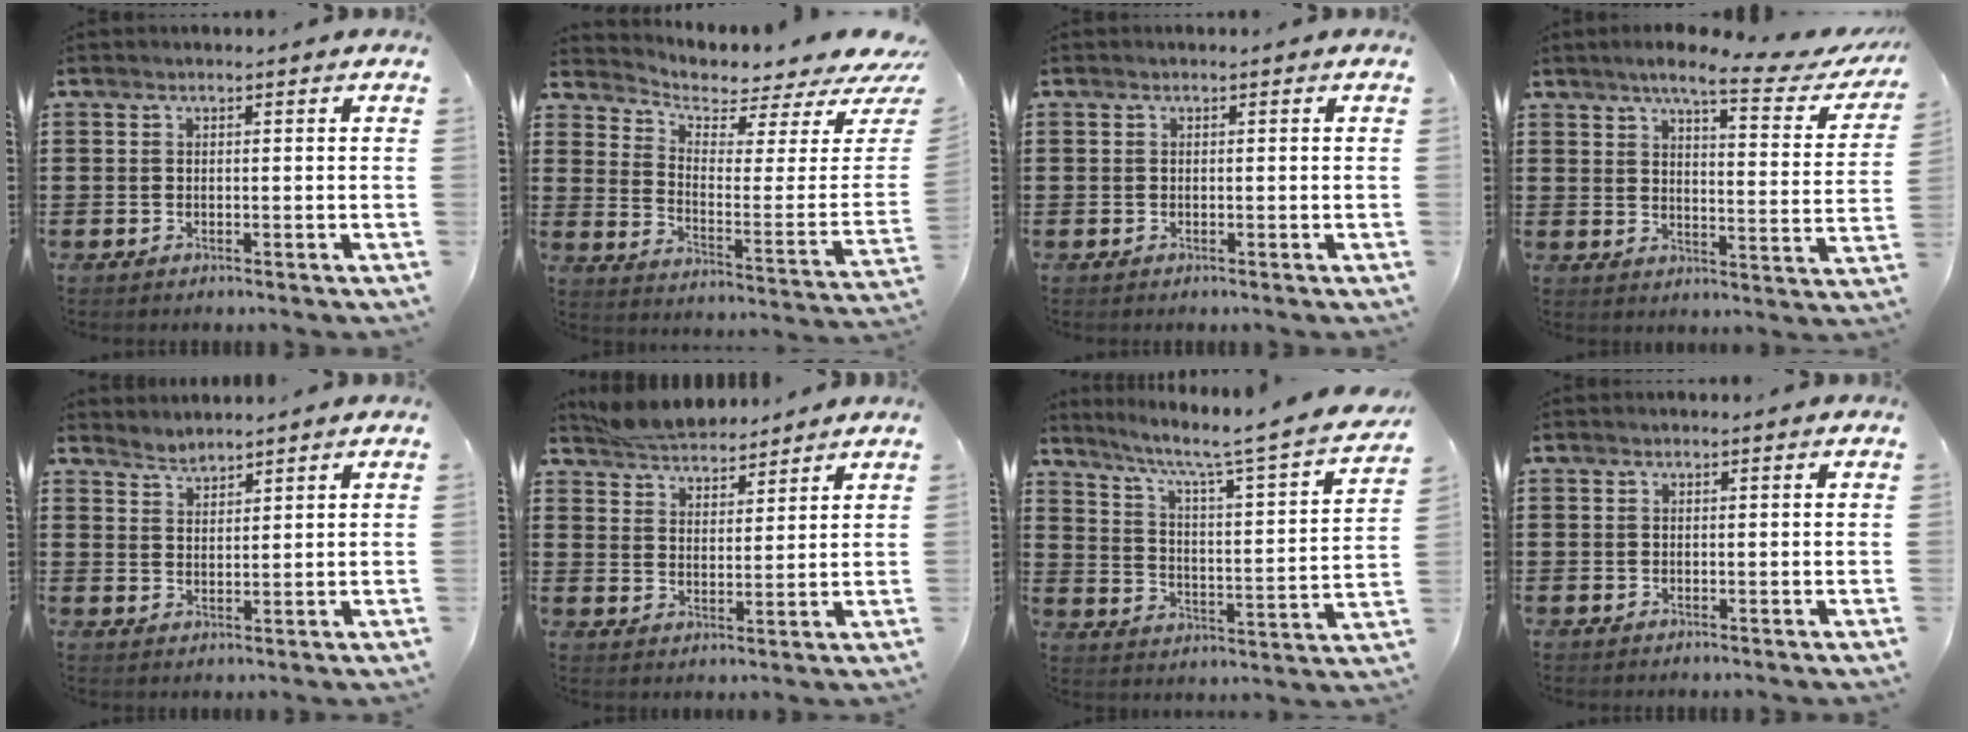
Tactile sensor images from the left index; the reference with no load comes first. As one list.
[{"total": 3.6, "force": [3.4, 0.7, 1.0], "torque": [-0.048, -0.042, 0.054]}, {"total": 0.0}, {"total": 7.8, "force": [6.1, 0.9, 4.9], "torque": [-0.090, -0.028, 0.098]}, {"total": 2.2, "force": [2.2, 0.0, -0.3], "torque": [0.000, -0.005, 0.044]}, {"total": 5.3, "force": [5.2, 0.9, 0.5], "torque": [-0.030, -0.016, 0.097]}, {"total": 5.1, "force": [3.7, -0.5, 3.4], "torque": [-0.083, -0.043, 0.050]}, {"total": 0.0}]